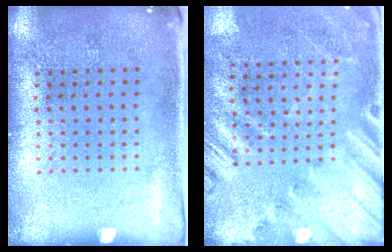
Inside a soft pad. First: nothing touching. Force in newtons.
{"total": 2.7, "press": 1.9, "slide": 1.9}